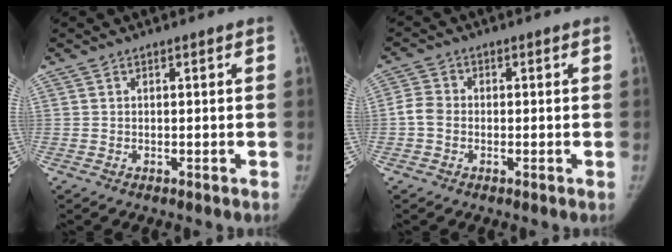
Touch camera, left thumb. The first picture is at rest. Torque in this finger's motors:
{"motor_torque": [-0.08, 0.11, 0.30, -0.07, 0.03]}